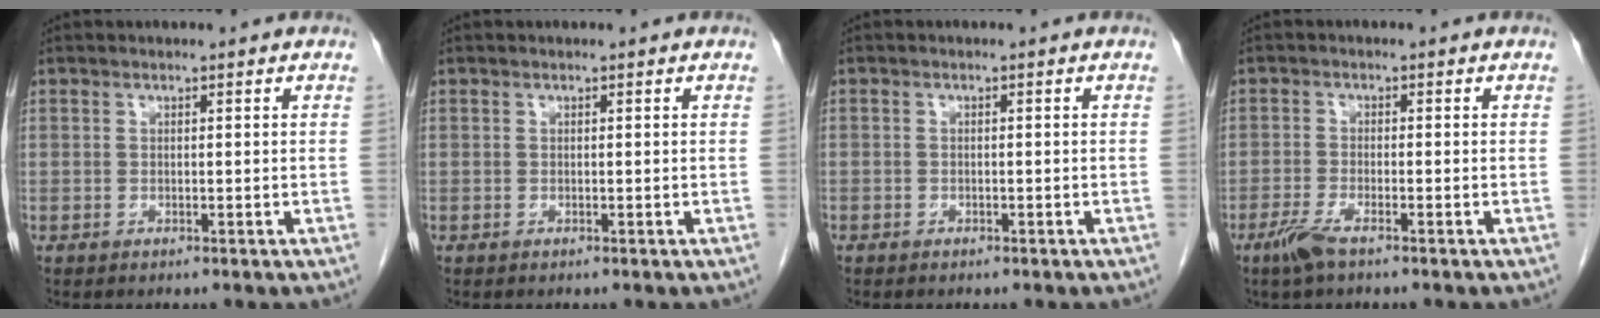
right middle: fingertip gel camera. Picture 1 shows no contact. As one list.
[{"total": 0.0}, {"total": 0.8, "force": [-0.5, 0.6, 0.0], "torque": [-0.006, 0.004, -0.009]}, {"total": 3.4, "force": [-2.4, 0.5, 2.4], "torque": [-0.058, -0.006, -0.049]}]